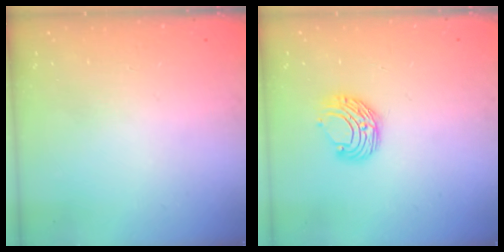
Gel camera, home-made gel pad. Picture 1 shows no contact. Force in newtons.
{"total": 8.1, "press": 8.1, "slide": 0.4}